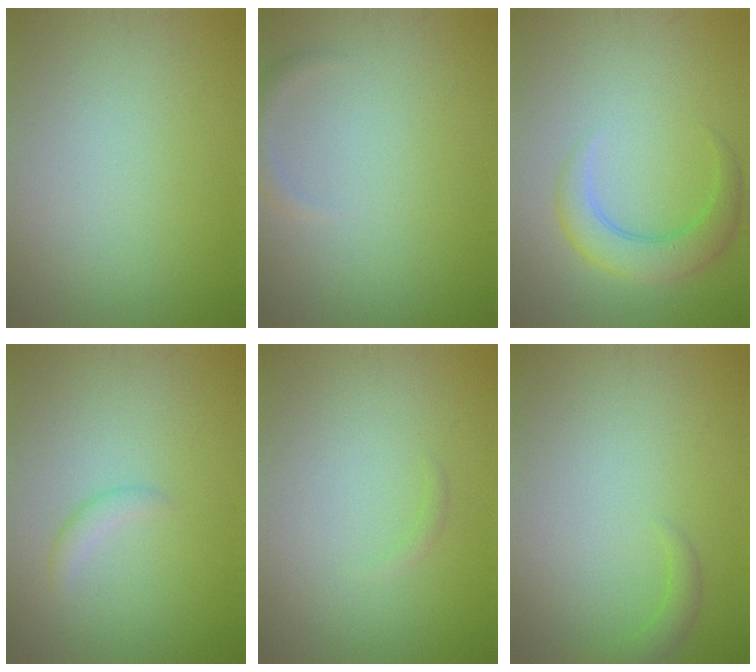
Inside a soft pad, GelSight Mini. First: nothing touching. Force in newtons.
{"total": 1.2, "press": 1.2, "slide": 0.2}
{"total": 3.9, "press": 3.9, "slide": 0.1}
{"total": 1.1, "press": 1.1, "slide": 0.0}
{"total": 0.5, "press": 0.5, "slide": 0.1}
{"total": 1.3, "press": 1.3, "slide": 0.2}